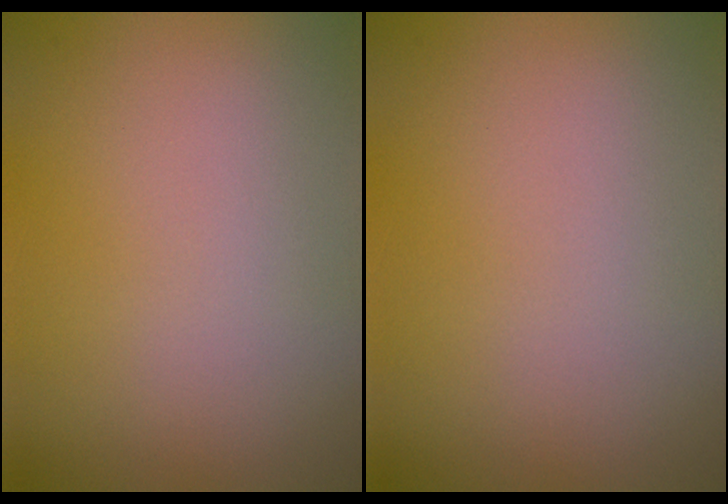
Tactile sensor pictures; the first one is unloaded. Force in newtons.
{"total": 0.0}